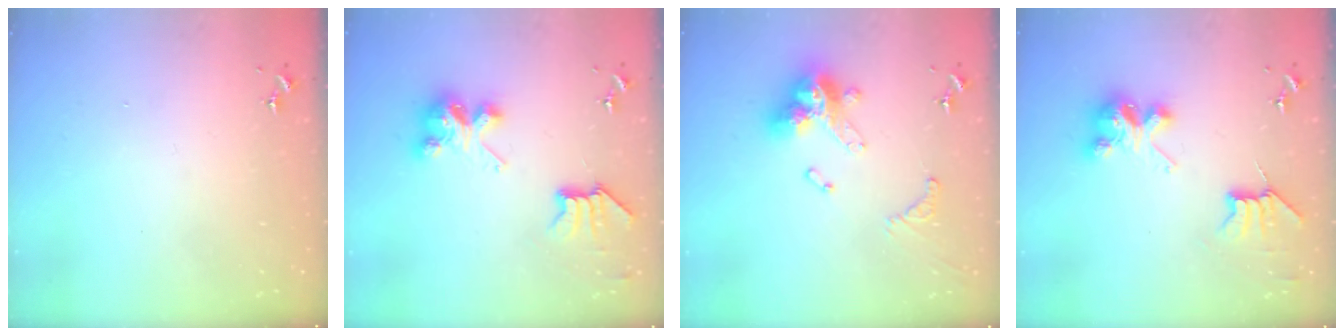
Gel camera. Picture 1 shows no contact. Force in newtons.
{"total": 7.5, "press": 7.5, "slide": 0.1}
{"total": 16.1, "press": 16.1, "slide": 1.7}
{"total": 8.3, "press": 8.3, "slide": 0.1}